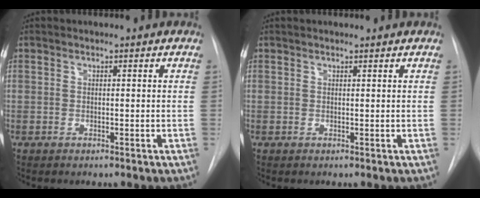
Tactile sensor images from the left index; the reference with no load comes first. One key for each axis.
{"total": 1.6, "fx": 1.5, "fy": 0.1, "fz": 0.4, "tx": -0.007, "ty": 0.013, "tz": 0.018}